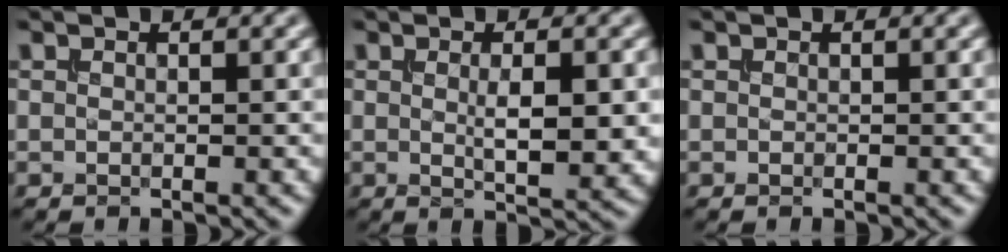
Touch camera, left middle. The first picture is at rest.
{"total": 3.8, "force": [0.0, 1.0, 3.7], "torque": [-0.066, -0.005, 0.005]}
{"total": 0.0}